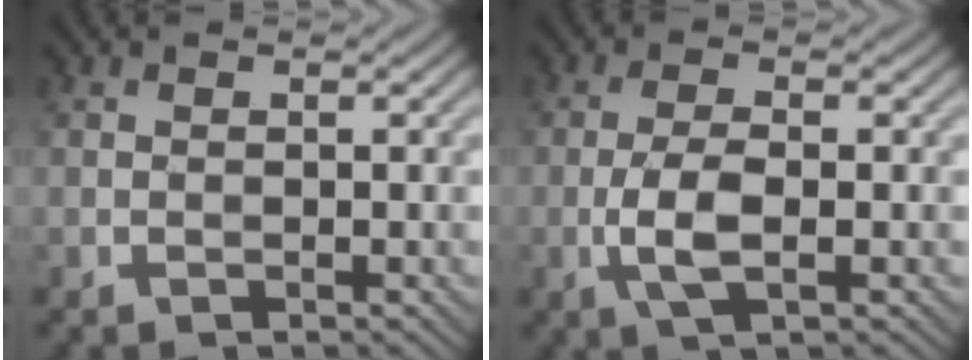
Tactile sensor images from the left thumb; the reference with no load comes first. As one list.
[{"total": 4.4, "force": [-1.2, 1.5, 4.0], "torque": [-0.092, -0.003, -0.028]}]